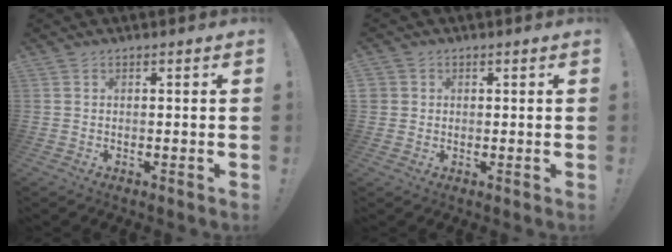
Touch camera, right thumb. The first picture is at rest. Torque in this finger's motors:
{"motor_torque": [-0.11, 0.00, 0.02, -0.07, -0.01]}